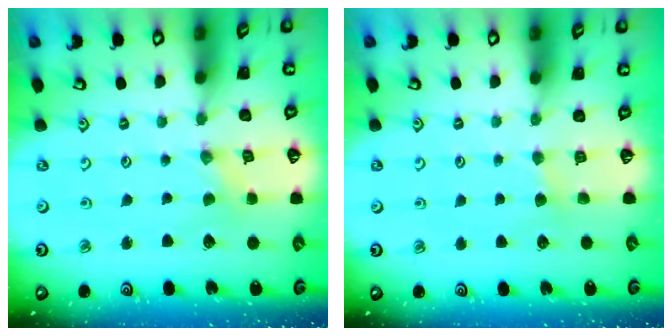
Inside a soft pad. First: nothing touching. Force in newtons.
{"total": 2.9, "press": 2.9, "slide": 0.3}